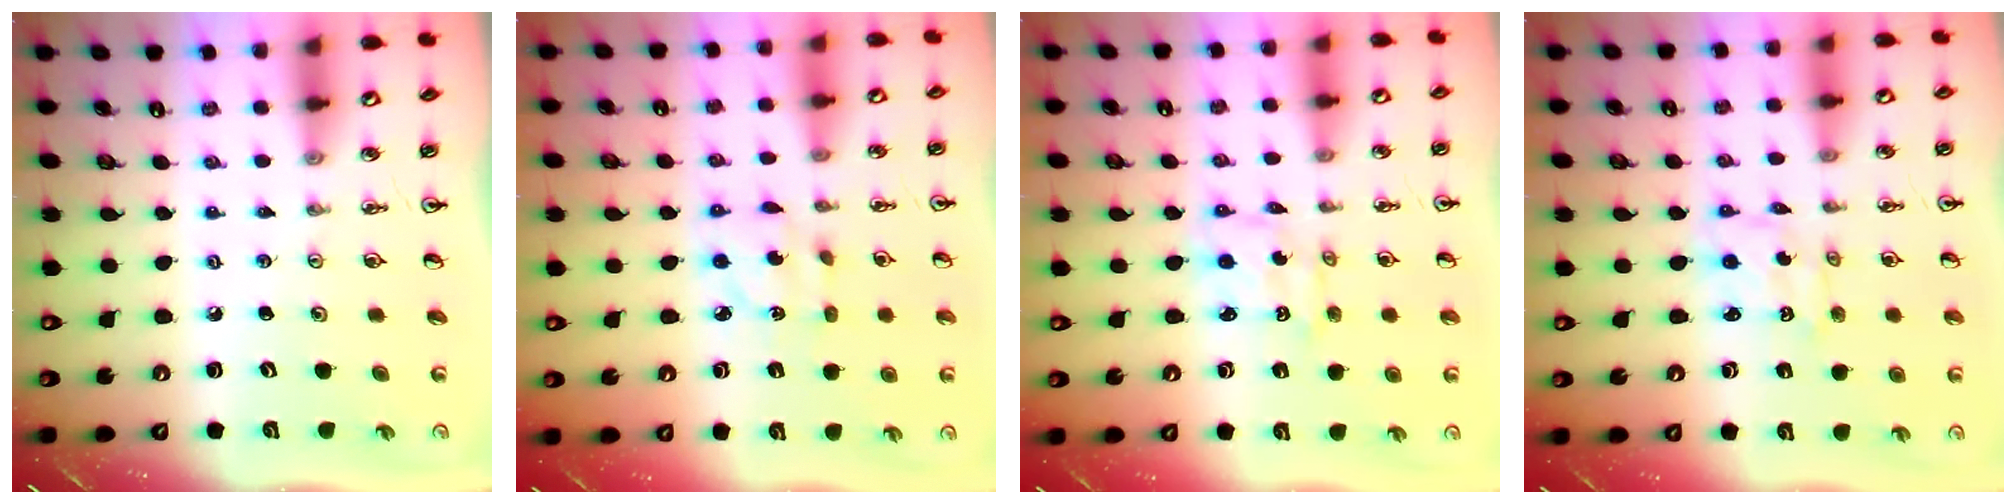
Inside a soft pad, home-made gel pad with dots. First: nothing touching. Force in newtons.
{"total": 4.2, "press": 4.2, "slide": 0.3}
{"total": 2.1, "press": 2.1, "slide": 0.1}
{"total": 1.4, "press": 1.4, "slide": 0.2}